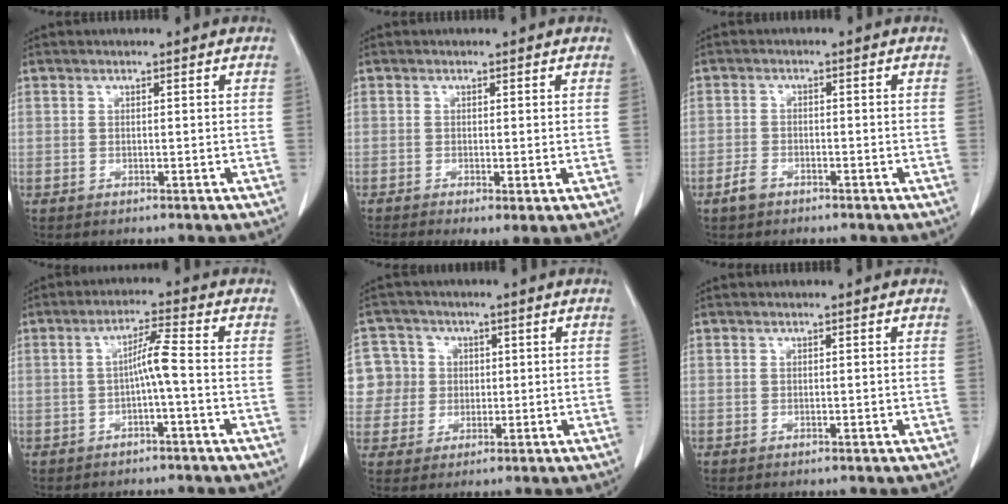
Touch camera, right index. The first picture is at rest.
{"total": 3.7, "force": [-1.3, 1.3, 3.2], "torque": [-0.050, -0.014, -0.021]}
{"total": 2.3, "force": [-1.6, 1.3, 1.0], "torque": [-0.027, 0.002, -0.026]}
{"total": 4.2, "force": [-0.8, -0.3, 4.1], "torque": [-0.072, 0.012, -0.012]}
{"total": 9.4, "force": [1.6, 9.2, 1.0], "torque": [-0.035, 0.037, 0.043]}
{"total": 0.0}